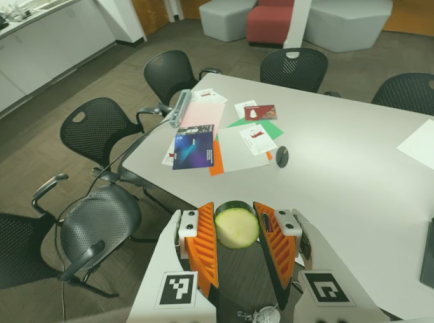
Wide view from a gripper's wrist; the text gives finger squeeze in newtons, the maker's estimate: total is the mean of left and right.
{"total": 11.0, "left": 10.8, "right": 11.2}